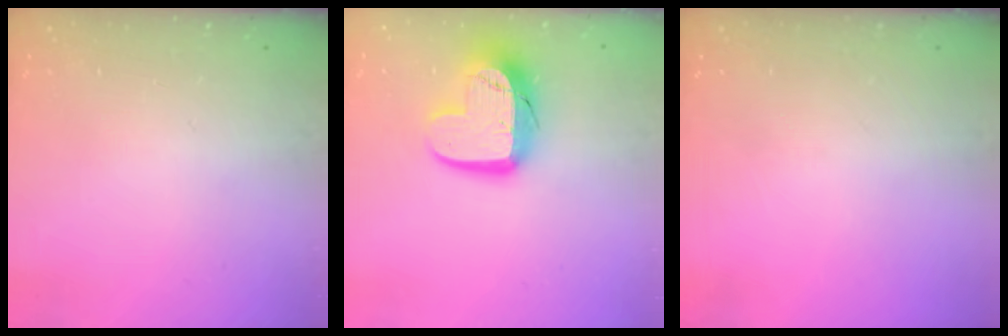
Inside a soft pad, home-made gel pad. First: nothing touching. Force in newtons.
{"total": 15.1, "press": 15.0, "slide": 1.2}
{"total": 0.0}